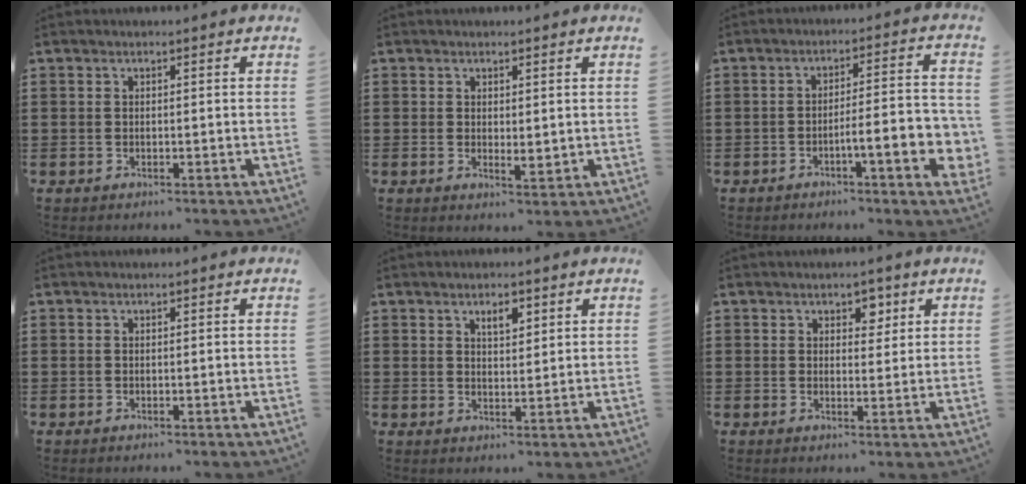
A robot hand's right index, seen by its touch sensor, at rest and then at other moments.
{"total": 1.3, "force": [0.6, 0.6, 1.0], "torque": [-0.019, 0.001, 0.012]}
{"total": 8.1, "force": [-2.8, 1.4, 7.5], "torque": [-0.113, -0.003, -0.047]}
{"total": 0.0}
{"total": 2.7, "force": [1.7, 1.1, 1.8], "torque": [-0.023, -0.004, 0.026]}
{"total": 2.7, "force": [1.6, 2.0, 1.0], "torque": [-0.013, 0.003, 0.025]}